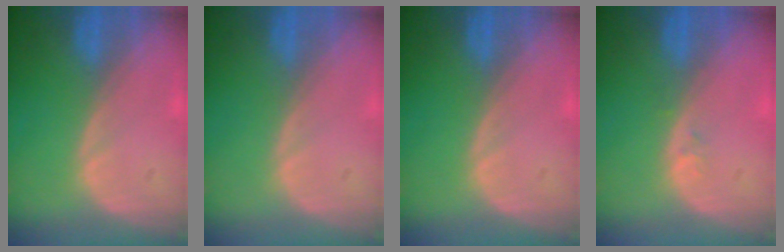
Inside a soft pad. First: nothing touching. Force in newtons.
{"total": 0.0}
{"total": 0.0}
{"total": 0.8, "press": 0.6, "slide": 0.5}